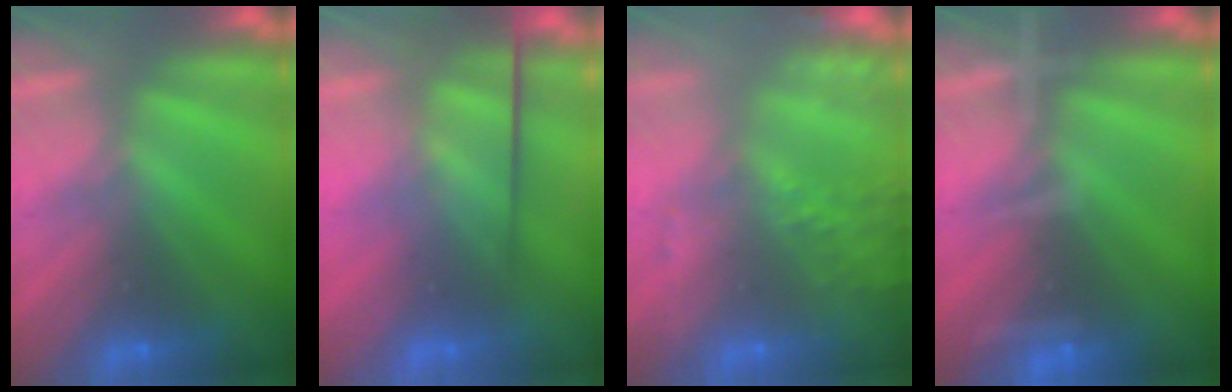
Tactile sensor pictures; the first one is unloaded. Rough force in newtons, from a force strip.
{"total": 3.6}
{"total": 9.0}
{"total": 7.9}